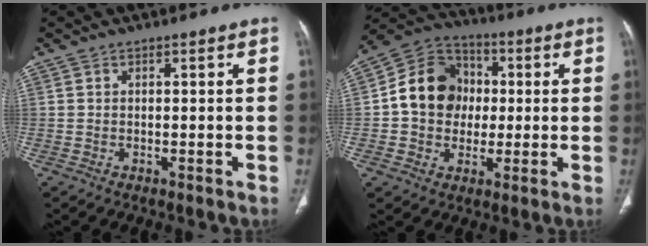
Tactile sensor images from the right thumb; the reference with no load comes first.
{"total": 13.8, "force": [0.5, 11.8, 7.1], "torque": [-0.089, 0.026, 0.000]}